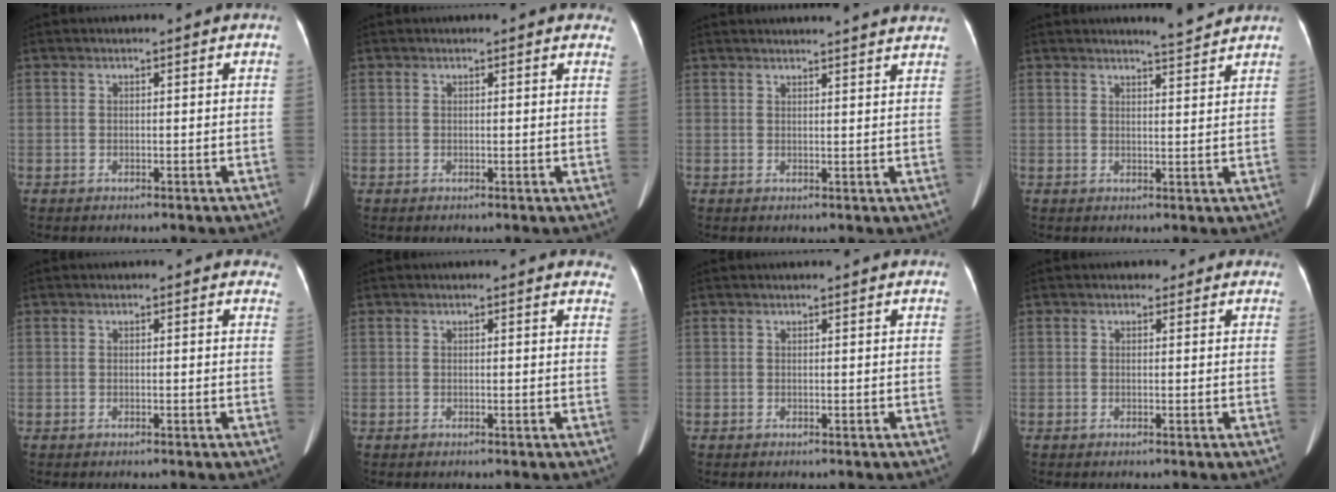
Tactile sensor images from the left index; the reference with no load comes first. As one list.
[{"total": 3.8, "force": [3.3, 1.3, 1.3], "torque": [-0.004, 0.000, 0.016]}, {"total": 12.4, "force": [12.0, 0.5, 3.1], "torque": [-0.029, 0.001, 0.125]}, {"total": 3.0, "force": [3.0, -0.4, 0.4], "torque": [-0.016, -0.010, 0.043]}, {"total": 4.2, "force": [3.8, 1.5, 1.0], "torque": [0.008, -0.007, 0.015]}, {"total": 5.6, "force": [5.3, 1.5, 1.0], "torque": [0.015, -0.014, 0.024]}, {"total": 2.7, "force": [2.7, 0.1, 0.7], "torque": [-0.013, 0.012, 0.026]}, {"total": 2.5, "force": [1.9, 1.6, 0.5], "torque": [0.006, 0.006, 0.014]}]